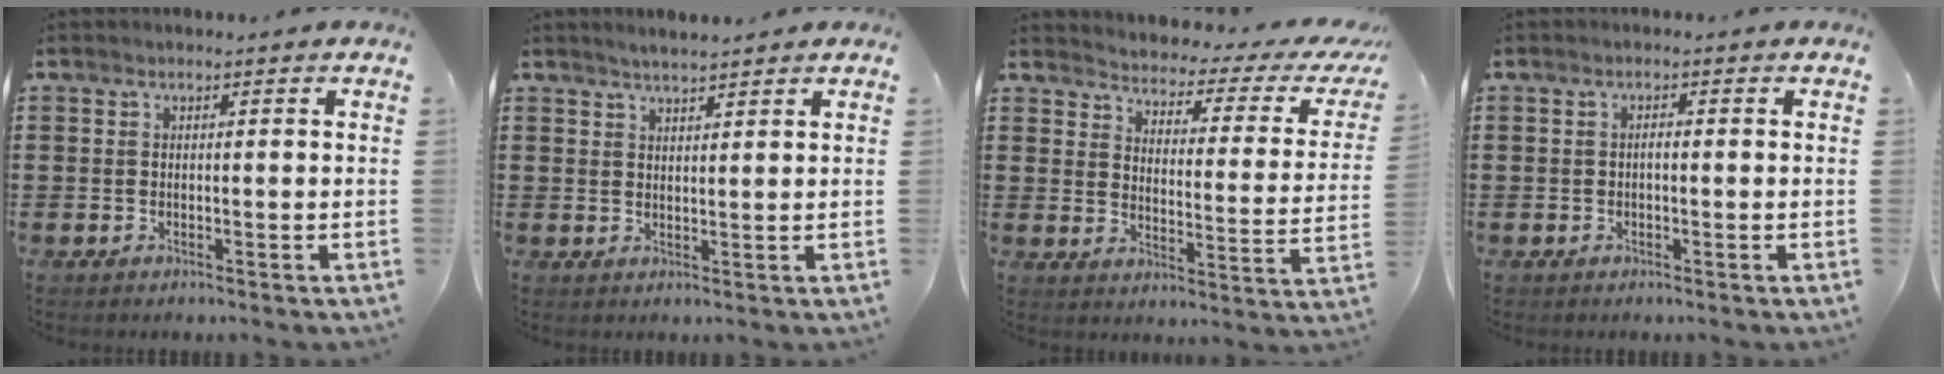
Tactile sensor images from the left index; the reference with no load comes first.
{"total": 1.9, "force": [1.8, 0.0, 0.4], "torque": [-0.011, 0.004, 0.034]}
{"total": 2.5, "force": [2.4, 0.4, 0.7], "torque": [-0.035, -0.025, 0.030]}
{"total": 0.9, "force": [-0.2, 0.3, 0.8], "torque": [-0.018, 0.000, -0.004]}